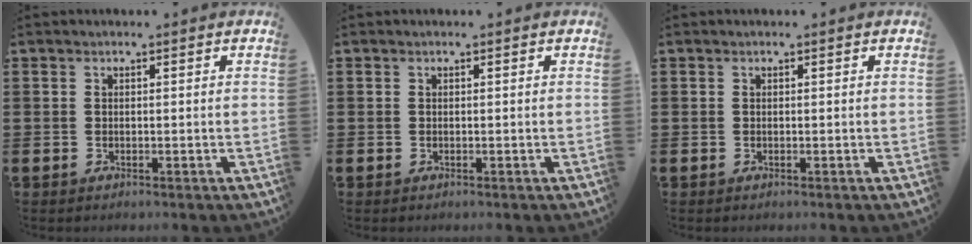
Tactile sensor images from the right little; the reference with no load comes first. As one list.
[{"total": 0.0}, {"total": 0.0}]